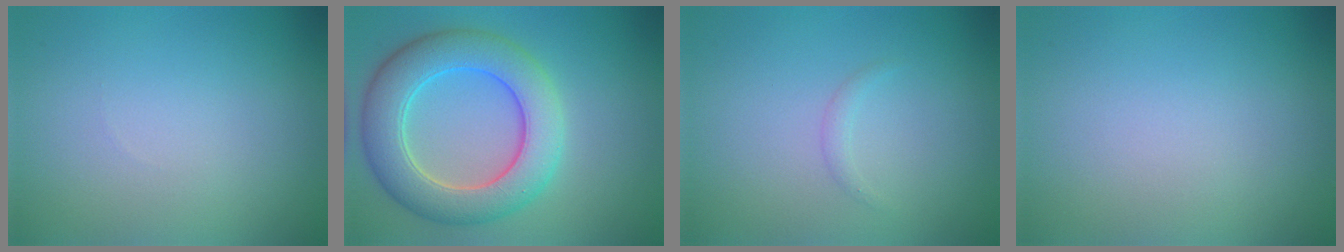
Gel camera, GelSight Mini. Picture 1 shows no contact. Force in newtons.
{"total": 7.6, "press": 7.6, "slide": 0.3}
{"total": 0.6, "press": 0.6, "slide": 0.0}
{"total": 0.0}